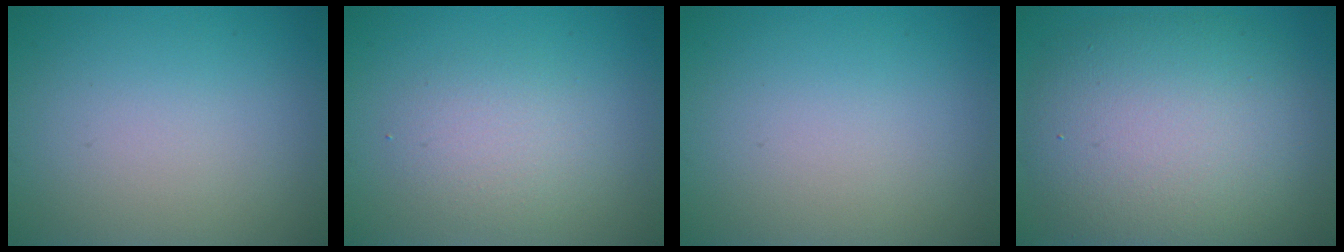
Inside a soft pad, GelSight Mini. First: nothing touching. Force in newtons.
{"total": 2.4, "press": 2.4, "slide": 0.1}
{"total": 0.0}
{"total": 10.6, "press": 10.6, "slide": 0.3}